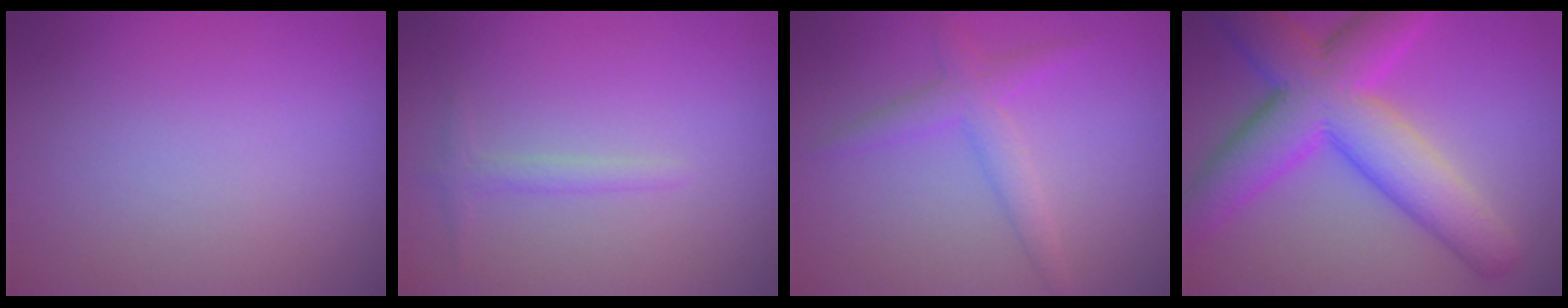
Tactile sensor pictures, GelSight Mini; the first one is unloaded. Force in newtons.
{"total": 1.1, "press": 1.1, "slide": 0.1}
{"total": 2.6, "press": 2.6, "slide": 0.1}
{"total": 9.8, "press": 9.8, "slide": 0.4}